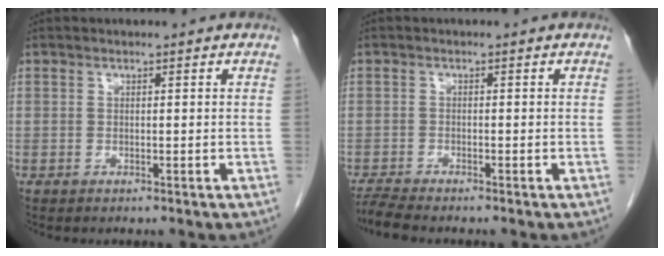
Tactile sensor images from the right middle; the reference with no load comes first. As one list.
[{"total": 3.2, "force": [-2.9, -0.6, 1.0], "torque": [-0.028, -0.017, -0.055]}]